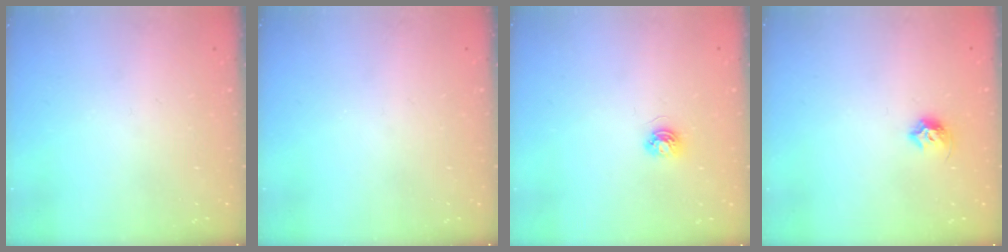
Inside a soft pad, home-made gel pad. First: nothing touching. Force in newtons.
{"total": 0.0}
{"total": 3.7, "press": 3.7, "slide": 0.5}
{"total": 7.1, "press": 7.0, "slide": 0.8}